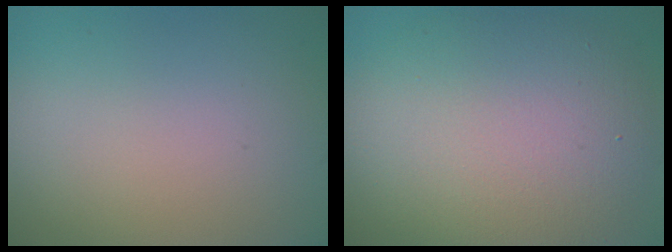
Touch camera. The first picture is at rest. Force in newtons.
{"total": 9.7, "press": 9.7, "slide": 0.7}